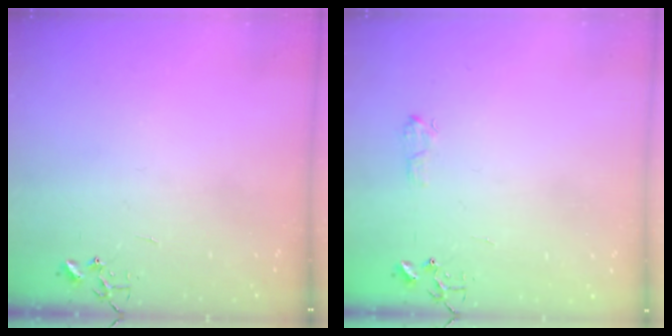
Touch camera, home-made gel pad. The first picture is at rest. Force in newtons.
{"total": 5.5, "press": 5.5, "slide": 0.8}